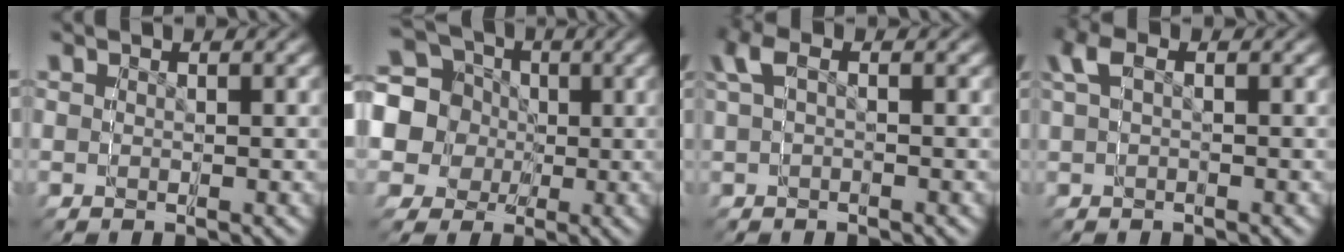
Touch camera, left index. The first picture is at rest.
{"total": 15.7, "force": [2.5, 13.8, 7.0], "torque": [-0.136, -0.023, 0.037]}
{"total": 1.6, "force": [-0.6, 0.1, 1.4], "torque": [-0.044, 0.001, 0.001]}
{"total": 1.5, "force": [-0.3, 0.4, 1.4], "torque": [-0.044, 0.000, 0.005]}